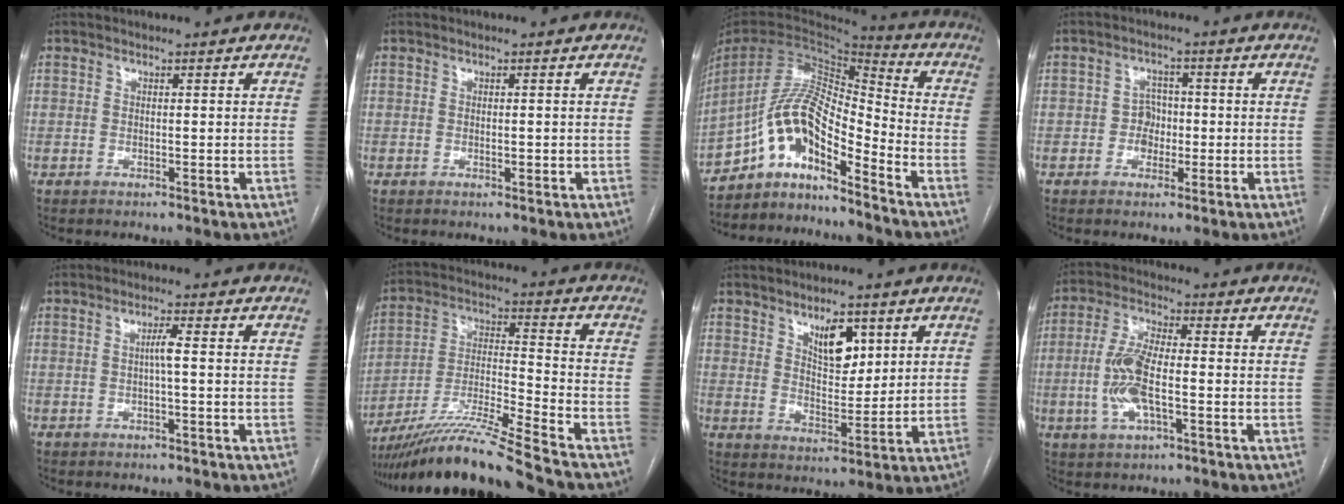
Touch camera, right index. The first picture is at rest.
{"total": 0.8, "force": [-0.2, 0.4, 0.6], "torque": [-0.009, -0.001, 0.000]}
{"total": 13.0, "force": [-9.8, 2.6, 8.1], "torque": [-0.151, 0.029, -0.178]}
{"total": 3.4, "force": [-0.8, 2.8, 1.7], "torque": [-0.021, 0.010, -0.013]}
{"total": 1.9, "force": [-0.1, -0.2, 1.9], "torque": [-0.033, 0.002, -0.001]}
{"total": 16.9, "force": [-14.6, -2.0, 8.2], "torque": [-0.164, -0.016, -0.263]}
{"total": 6.6, "force": [3.5, 3.1, 4.7], "torque": [-0.077, -0.003, 0.063]}
{"total": 8.8, "force": [-1.7, 2.8, 8.2], "torque": [-0.180, 0.003, -0.032]}